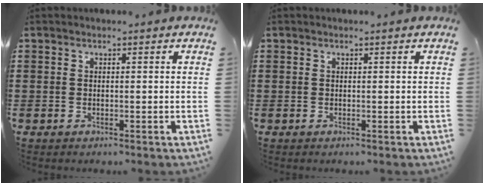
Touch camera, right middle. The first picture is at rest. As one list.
[{"total": 0.0}]